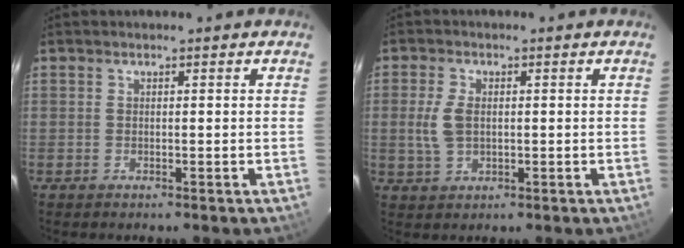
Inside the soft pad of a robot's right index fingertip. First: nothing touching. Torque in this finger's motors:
{"motor_torque": [0.79, 0.04, 0.43, 0.09]}